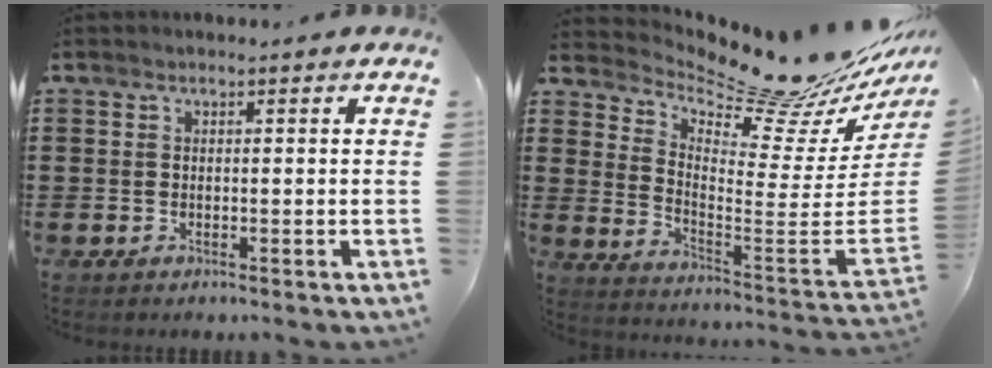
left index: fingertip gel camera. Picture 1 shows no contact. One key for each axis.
{"total": 12.0, "fx": 10.9, "fy": 1.5, "fz": 4.8, "tx": -0.083, "ty": -0.103, "tz": 0.173}